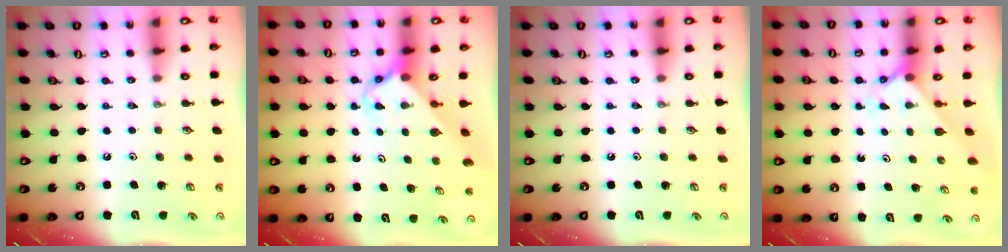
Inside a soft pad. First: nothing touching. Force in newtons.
{"total": 2.5, "press": 2.5, "slide": 0.1}
{"total": 0.0}
{"total": 2.1, "press": 2.1, "slide": 0.2}